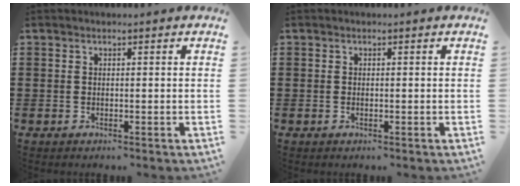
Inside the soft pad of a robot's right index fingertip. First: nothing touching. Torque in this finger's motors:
{"motor_torque": [0.26, 0.36, -0.03, -0.01]}